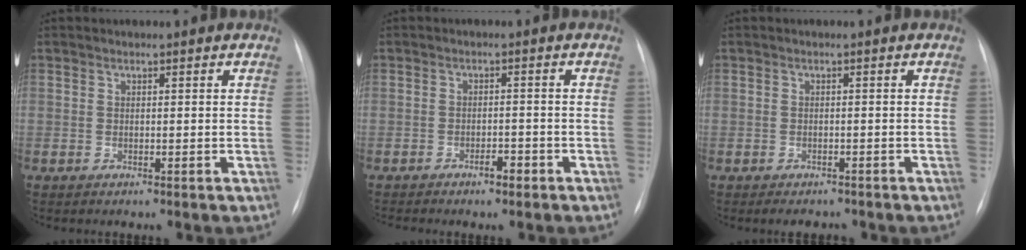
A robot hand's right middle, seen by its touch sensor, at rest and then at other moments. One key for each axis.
{"total": 2.6, "fx": -1.9, "fy": 0.7, "fz": 1.6, "tx": -0.023, "ty": 0.002, "tz": -0.030}
{"total": 3.2, "fx": -2.7, "fy": 1.4, "fz": 1.0, "tx": -0.011, "ty": -0.001, "tz": -0.031}